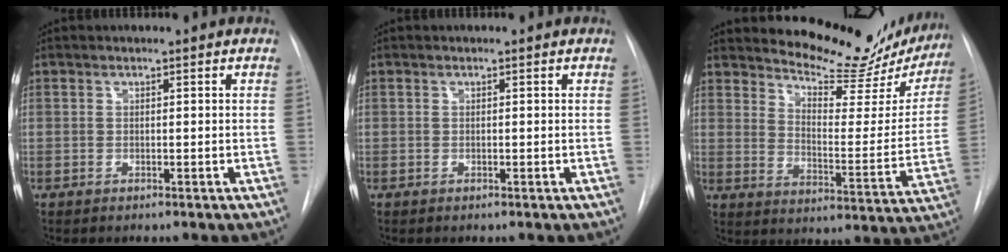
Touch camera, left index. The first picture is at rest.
{"total": 0.0}
{"total": 17.9, "force": [16.8, 4.4, 4.4], "torque": [-0.047, -0.071, 0.205]}